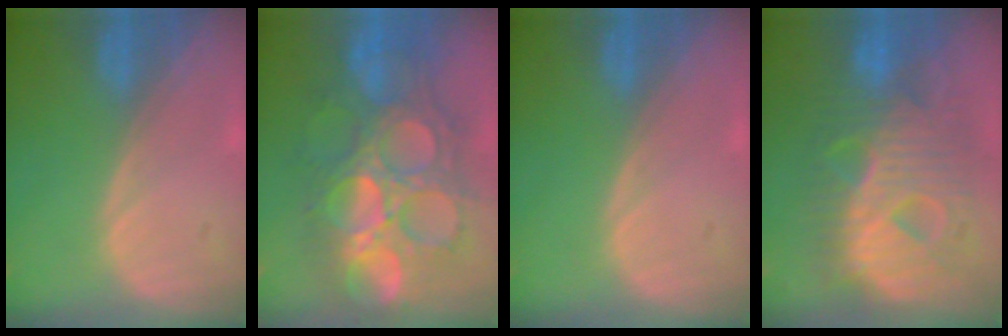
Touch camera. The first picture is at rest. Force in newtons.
{"total": 13.2, "press": 13.1, "slide": 1.7}
{"total": 0.0}
{"total": 12.4, "press": 12.4, "slide": 1.3}